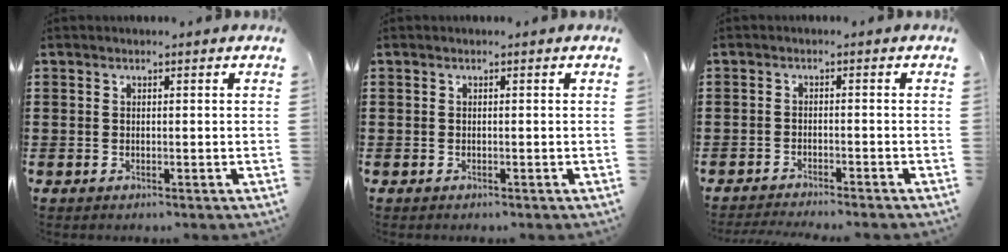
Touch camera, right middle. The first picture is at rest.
{"total": 0.0}
{"total": 2.2, "force": [-2.2, 0.0, 0.1], "torque": [-0.003, 0.000, -0.045]}